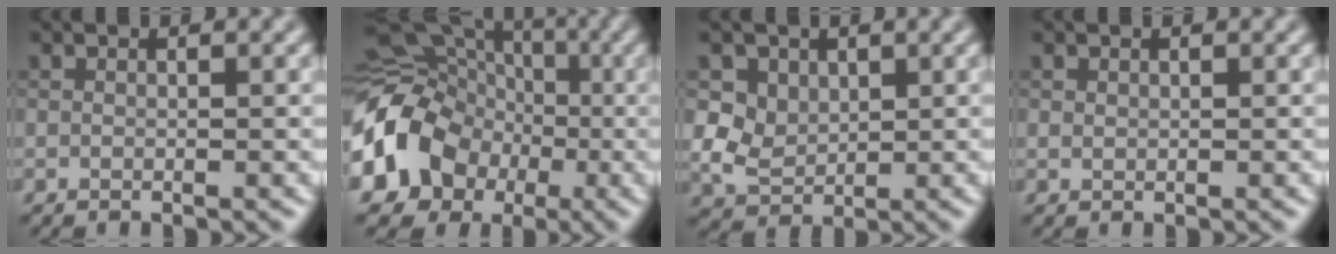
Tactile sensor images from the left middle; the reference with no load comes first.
{"total": 13.5, "force": [-3.3, 11.6, 6.1], "torque": [-0.124, -0.013, -0.084]}
{"total": 5.1, "force": [2.0, 4.0, 2.5], "torque": [-0.051, 0.006, 0.035]}
{"total": 0.5, "force": [0.3, 0.4, 0.1], "torque": [-0.001, -0.002, 0.007]}